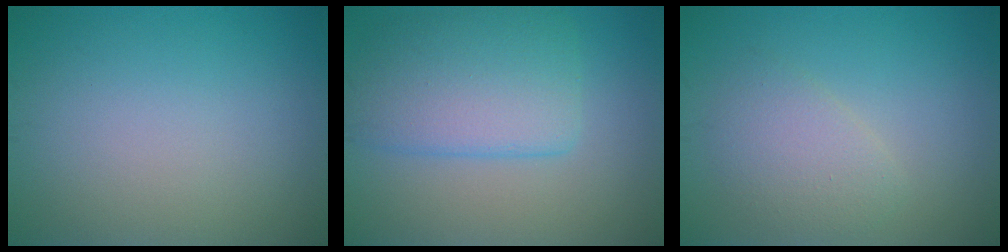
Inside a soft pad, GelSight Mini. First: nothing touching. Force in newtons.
{"total": 6.3, "press": 6.3, "slide": 0.3}
{"total": 2.6, "press": 2.6, "slide": 0.2}